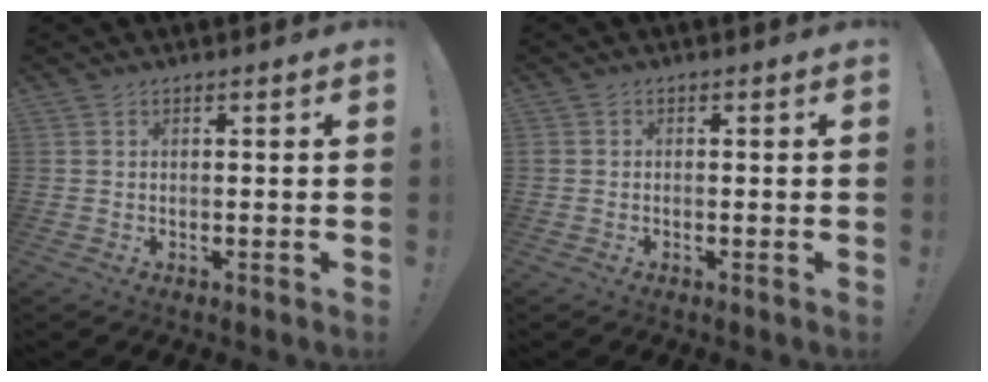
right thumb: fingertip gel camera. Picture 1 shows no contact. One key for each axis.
{"total": 0.8, "fx": -0.5, "fy": 0.5, "fz": -0.1, "tx": -0.005, "ty": 0.005, "tz": -0.008}